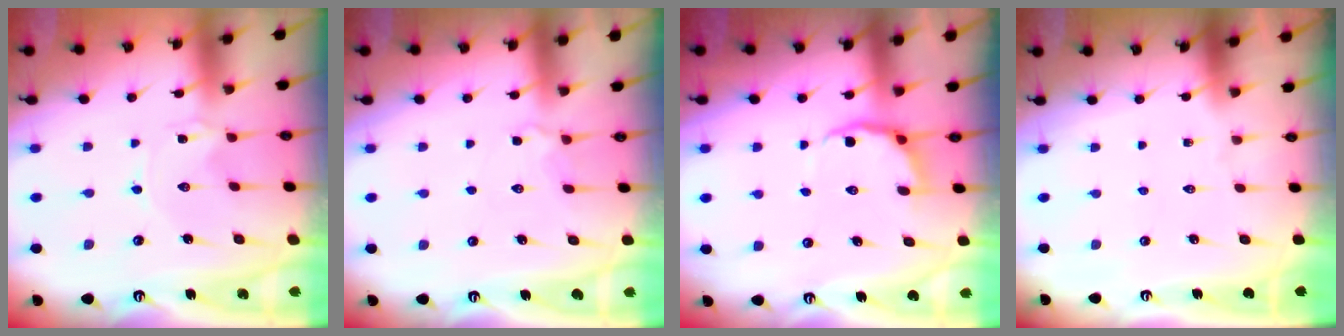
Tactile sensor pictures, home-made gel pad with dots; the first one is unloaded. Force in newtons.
{"total": 3.7, "press": 3.6, "slide": 0.6}
{"total": 4.4, "press": 3.6, "slide": 2.5}
{"total": 0.0}